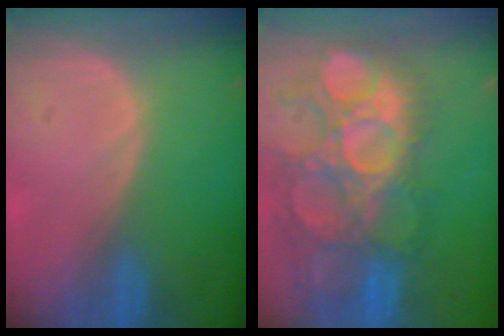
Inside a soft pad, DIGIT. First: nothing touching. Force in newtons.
{"total": 14.4, "press": 12.7, "slide": 6.8}